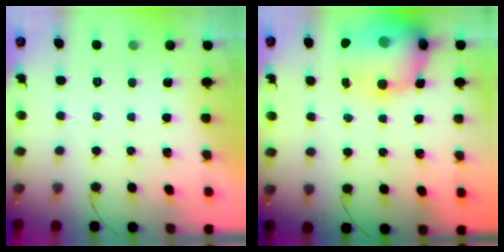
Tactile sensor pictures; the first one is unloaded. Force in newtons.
{"total": 17.7, "press": 17.2, "slide": 4.0}